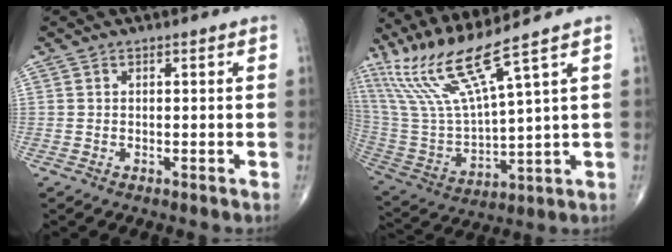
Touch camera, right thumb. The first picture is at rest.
{"total": 14.5, "force": [10.6, -0.6, 9.9], "torque": [-0.212, -0.056, 0.222]}